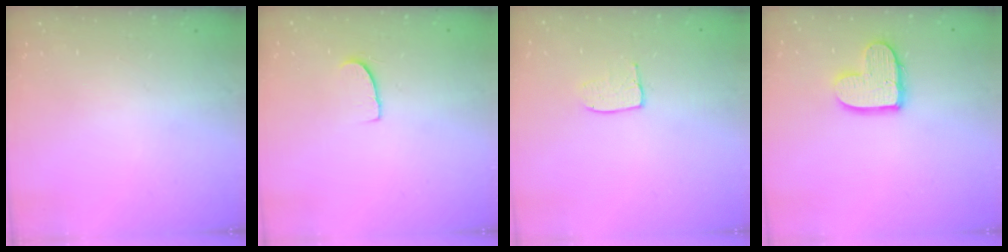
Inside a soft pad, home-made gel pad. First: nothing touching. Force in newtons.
{"total": 5.7, "press": 5.6, "slide": 0.5}
{"total": 6.3, "press": 6.3, "slide": 0.4}
{"total": 10.8, "press": 10.7, "slide": 0.9}